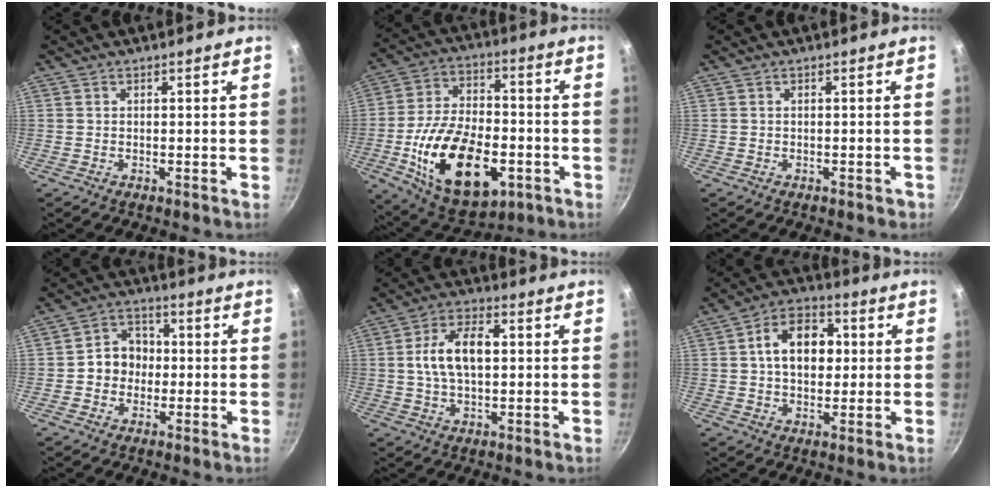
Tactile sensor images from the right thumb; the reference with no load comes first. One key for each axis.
{"total": 23.2, "fx": -6.8, "fy": 13.1, "fz": 17.9, "tx": -0.295, "ty": 0.025, "tz": -0.103}
{"total": 1.0, "fx": -0.6, "fy": 0.6, "fz": 0.5, "tx": 0.000, "ty": 0.011, "tz": 0.001}
{"total": 7.3, "fx": -0.5, "fy": 6.4, "fz": 3.5, "tx": -0.017, "ty": 0.018, "tz": -0.020}
{"total": 10.0, "fx": 1.1, "fy": 5.6, "fz": 8.3, "tx": -0.141, "ty": 0.018, "tz": 0.014}
{"total": 11.5, "fx": 1.5, "fy": 8.1, "fz": 8.1, "tx": -0.091, "ty": 0.017, "tz": 0.011}